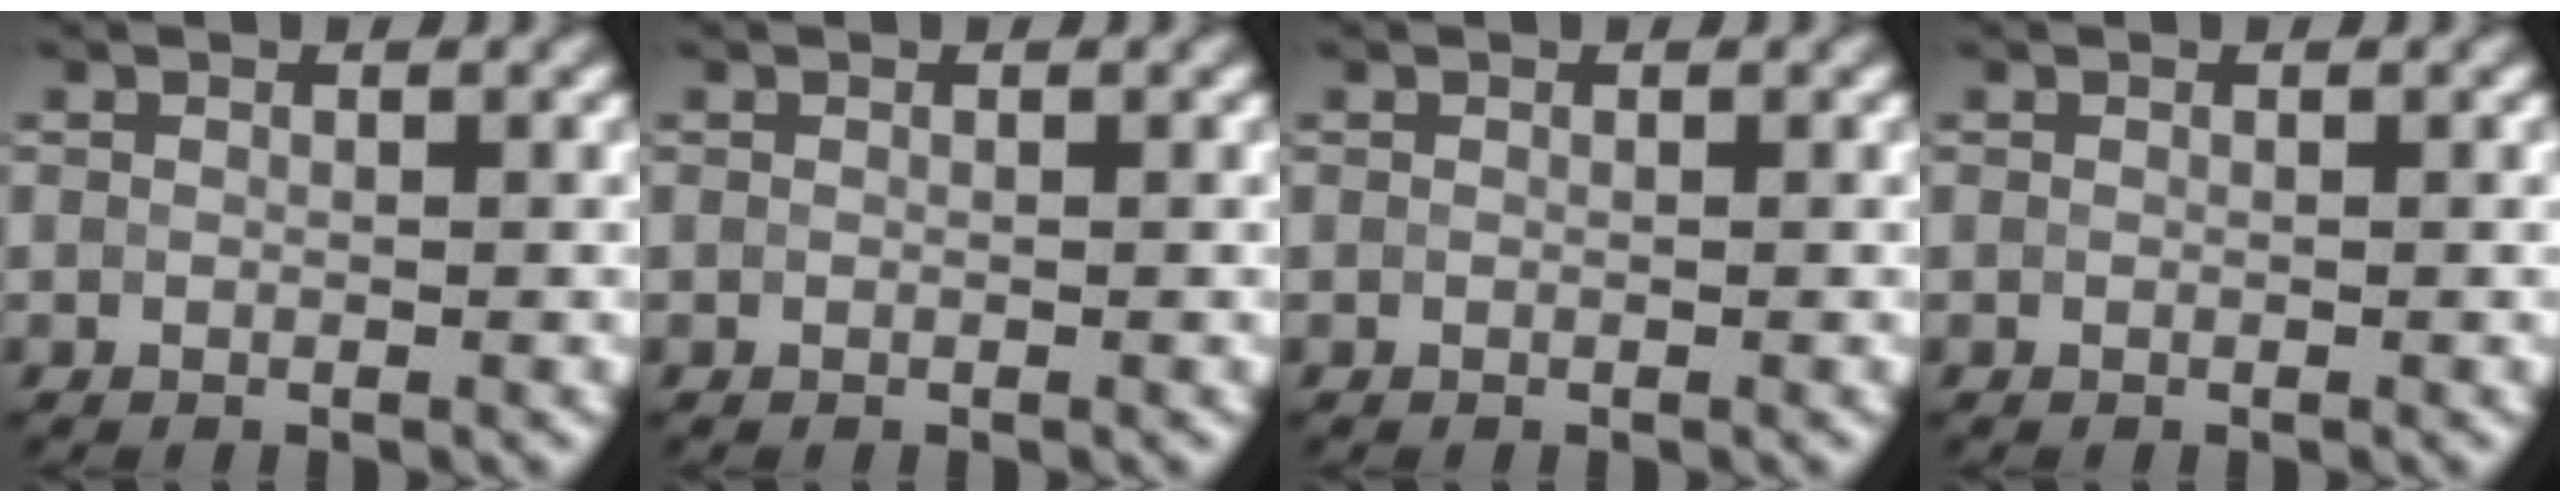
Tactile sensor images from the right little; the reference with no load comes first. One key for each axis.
{"total": 0.0}
{"total": 0.0}
{"total": 0.0}